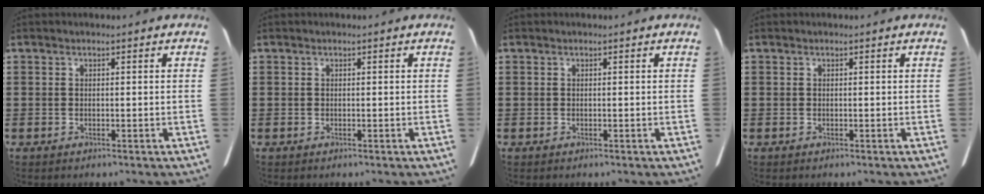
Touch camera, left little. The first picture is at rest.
{"total": 0.0}
{"total": 0.0}
{"total": 0.0}